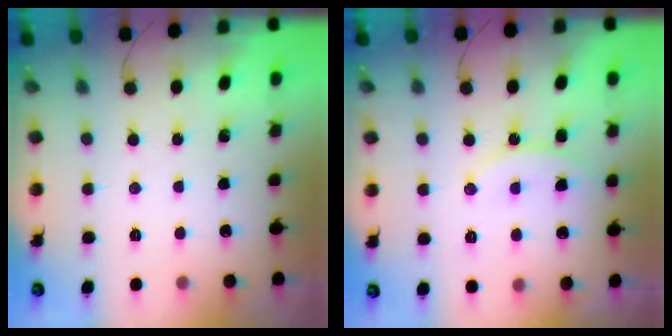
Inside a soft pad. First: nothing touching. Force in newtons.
{"total": 12.9, "press": 12.9, "slide": 1.0}